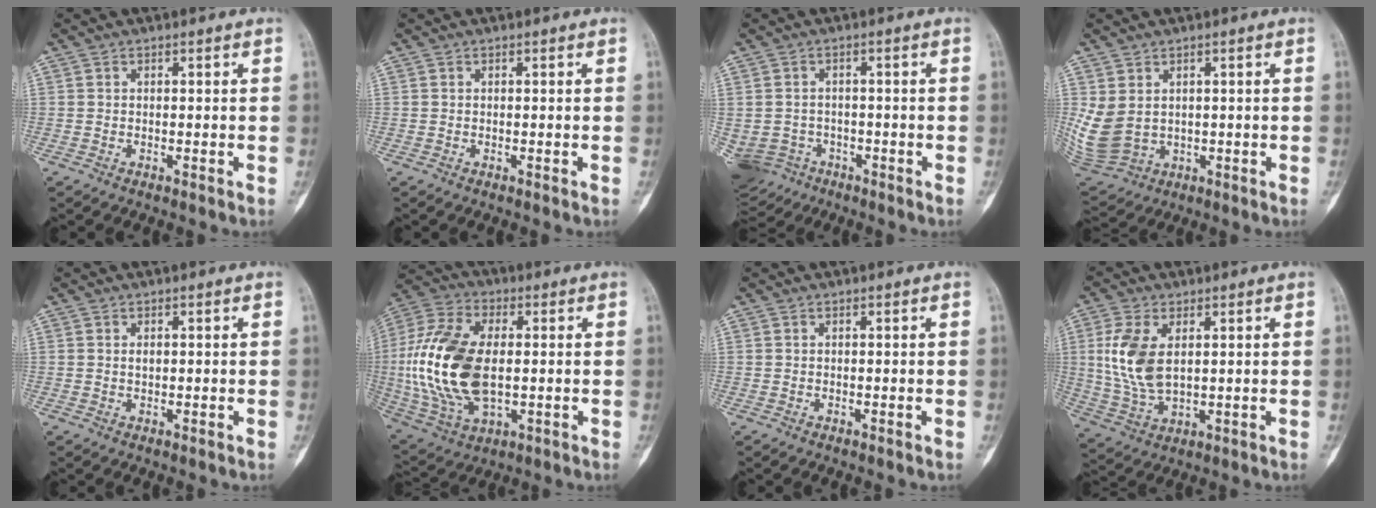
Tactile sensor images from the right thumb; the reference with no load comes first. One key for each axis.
{"total": 0.0}
{"total": 10.5, "fx": -5.1, "fy": 8.6, "fz": 3.2, "tx": -0.093, "ty": 0.031, "tz": -0.073}
{"total": 8.2, "fx": 1.3, "fy": 6.4, "fz": 4.9, "tx": -0.102, "ty": -0.010, "tz": 0.049}
{"total": 0.8, "fx": 0.2, "fy": 0.5, "fz": 0.6, "tx": -0.005, "ty": 0.001, "tz": 0.003}
{"total": 20.8, "fx": -0.2, "fy": 11.6, "fz": 17.3, "tx": -0.371, "ty": -0.002, "tz": 0.004}
{"total": 0.0}
{"total": 10.6, "fx": 2.3, "fy": 5.9, "fz": 8.6, "tx": -0.182, "ty": -0.010, "tz": 0.055}